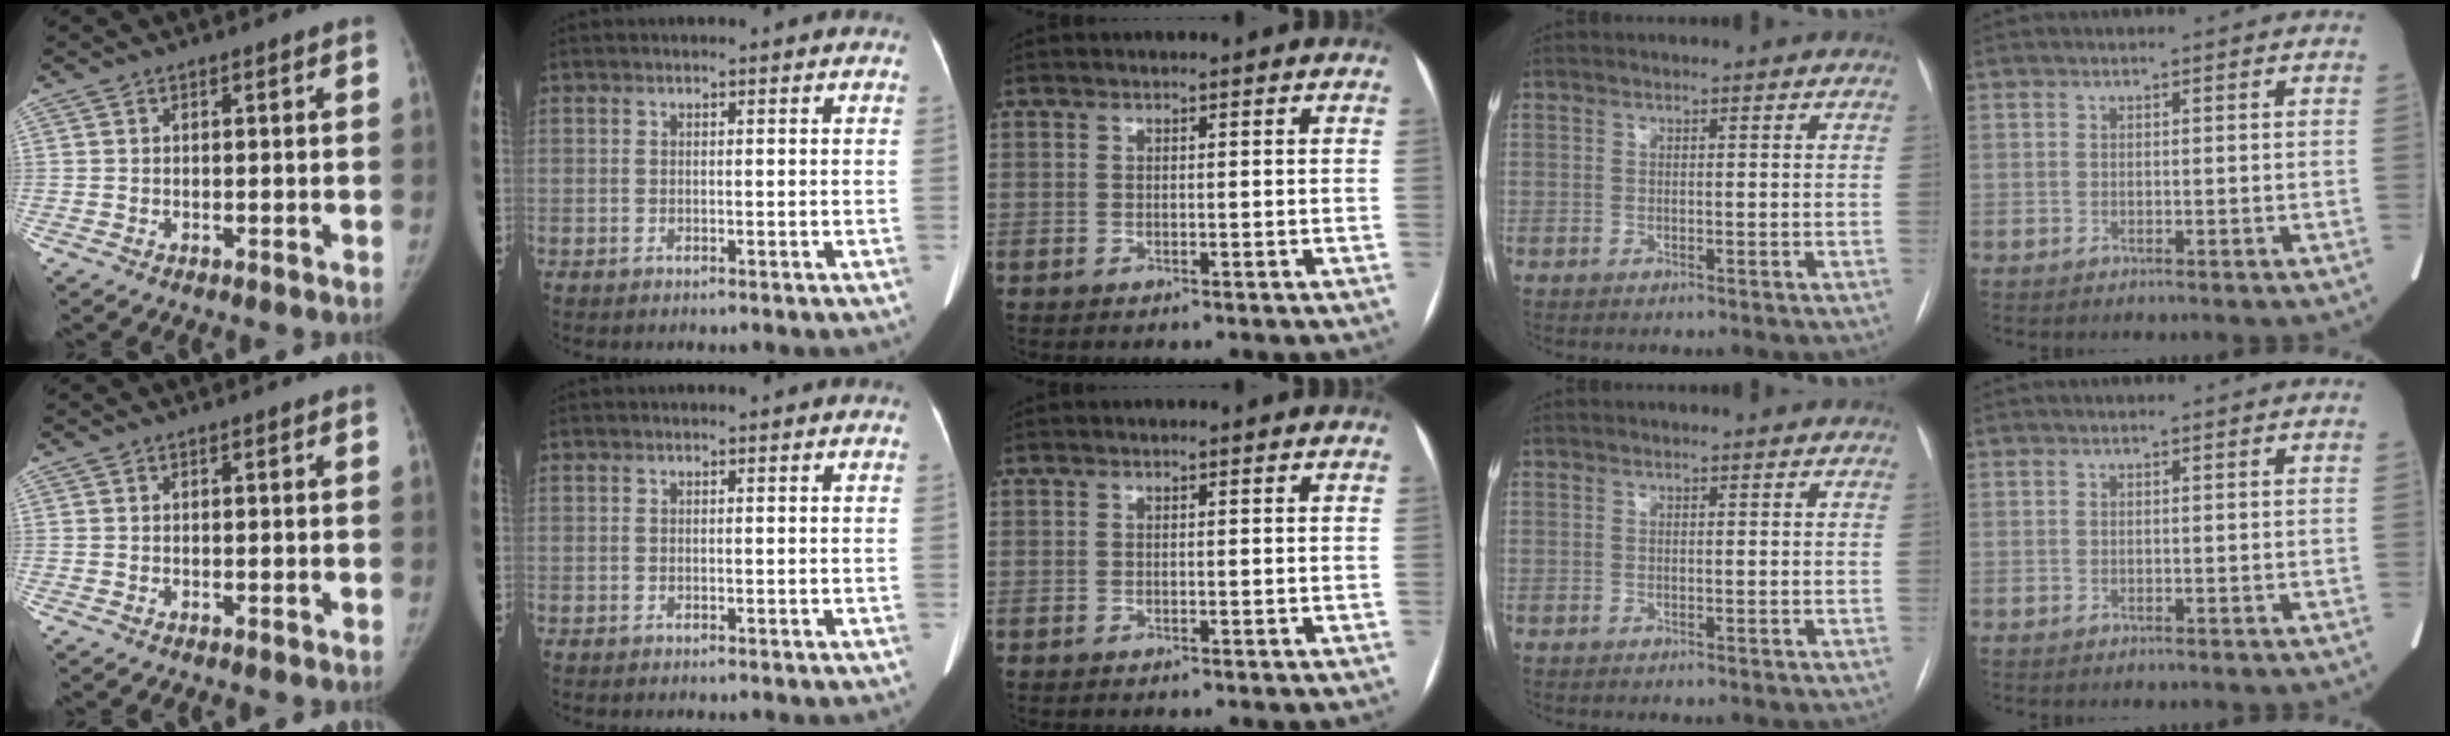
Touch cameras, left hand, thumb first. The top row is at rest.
{}